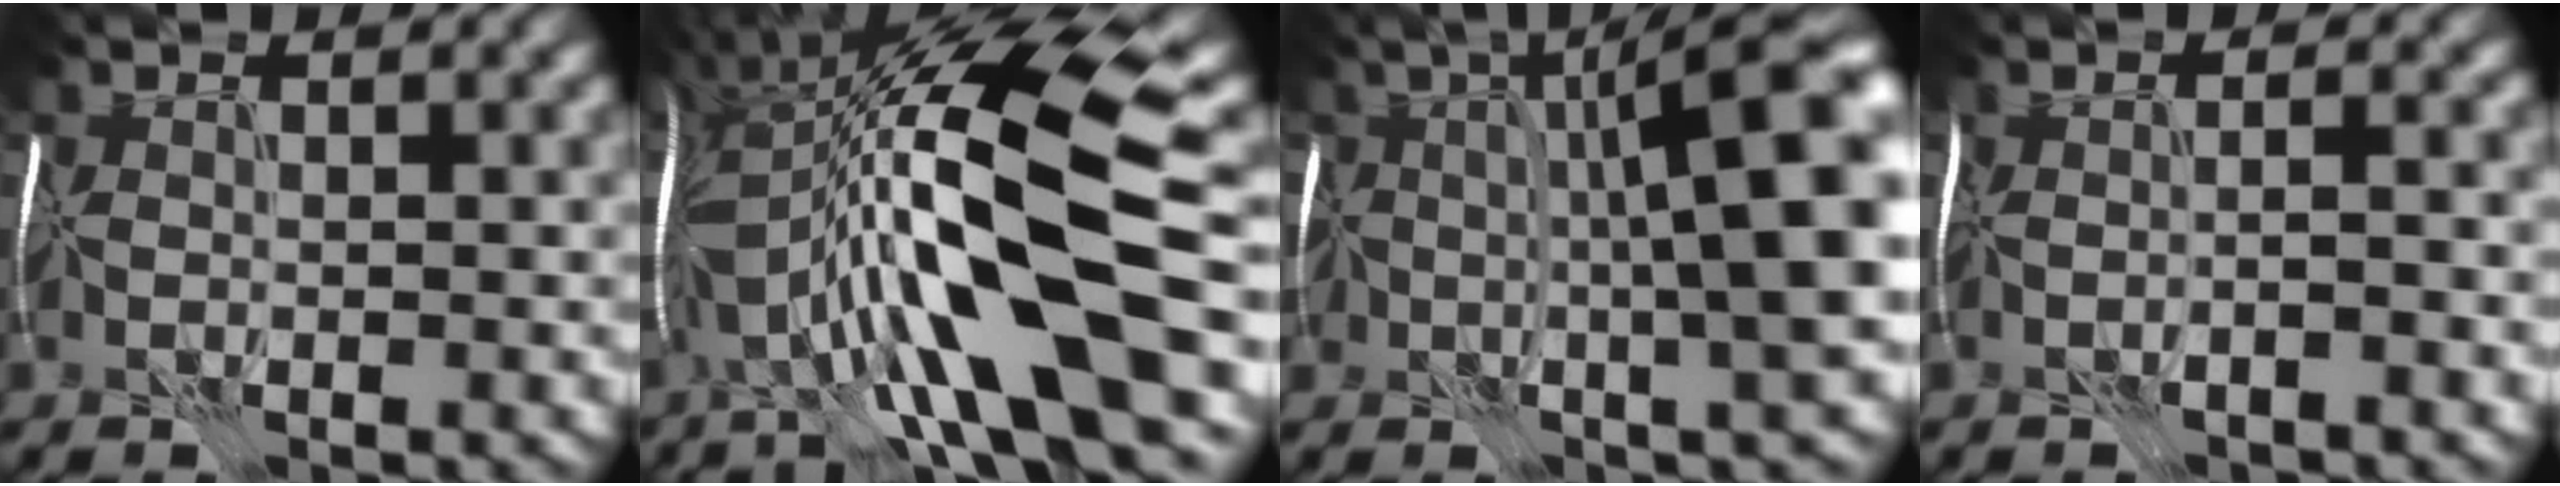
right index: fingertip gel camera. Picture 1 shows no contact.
{"total": 16.8, "force": [-1.6, 4.6, 16.0], "torque": [-0.301, 0.037, -0.026]}
{"total": 12.2, "force": [1.4, 2.9, 11.8], "torque": [-0.164, 0.018, 0.031]}
{"total": 2.3, "force": [-1.4, 0.3, 1.8], "torque": [-0.026, 0.003, -0.021]}